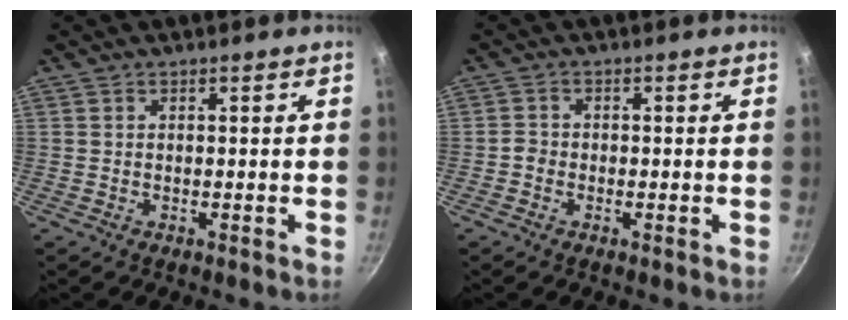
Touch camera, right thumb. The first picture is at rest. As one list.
[{"total": 1.8, "force": [-0.9, 1.3, 0.7], "torque": [-0.014, 0.011, -0.024]}]